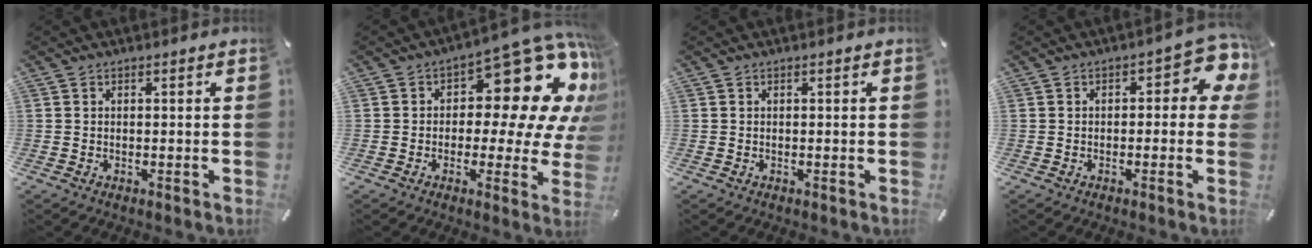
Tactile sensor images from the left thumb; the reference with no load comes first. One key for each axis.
{"total": 18.5, "fx": 8.2, "fy": 9.1, "fz": 13.9, "tx": -0.175, "ty": -0.071, "tz": 0.132}
{"total": 0.0}
{"total": 7.3, "fx": 1.4, "fy": 3.6, "fz": 6.2, "tx": -0.078, "ty": -0.009, "tz": 0.018}